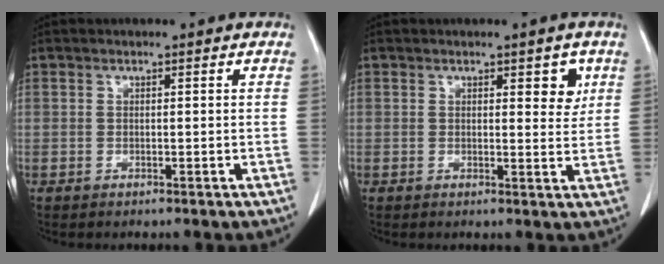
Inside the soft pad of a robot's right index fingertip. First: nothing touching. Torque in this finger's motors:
{"motor_torque": [0.06, 0.02, 0.00, 0.00]}